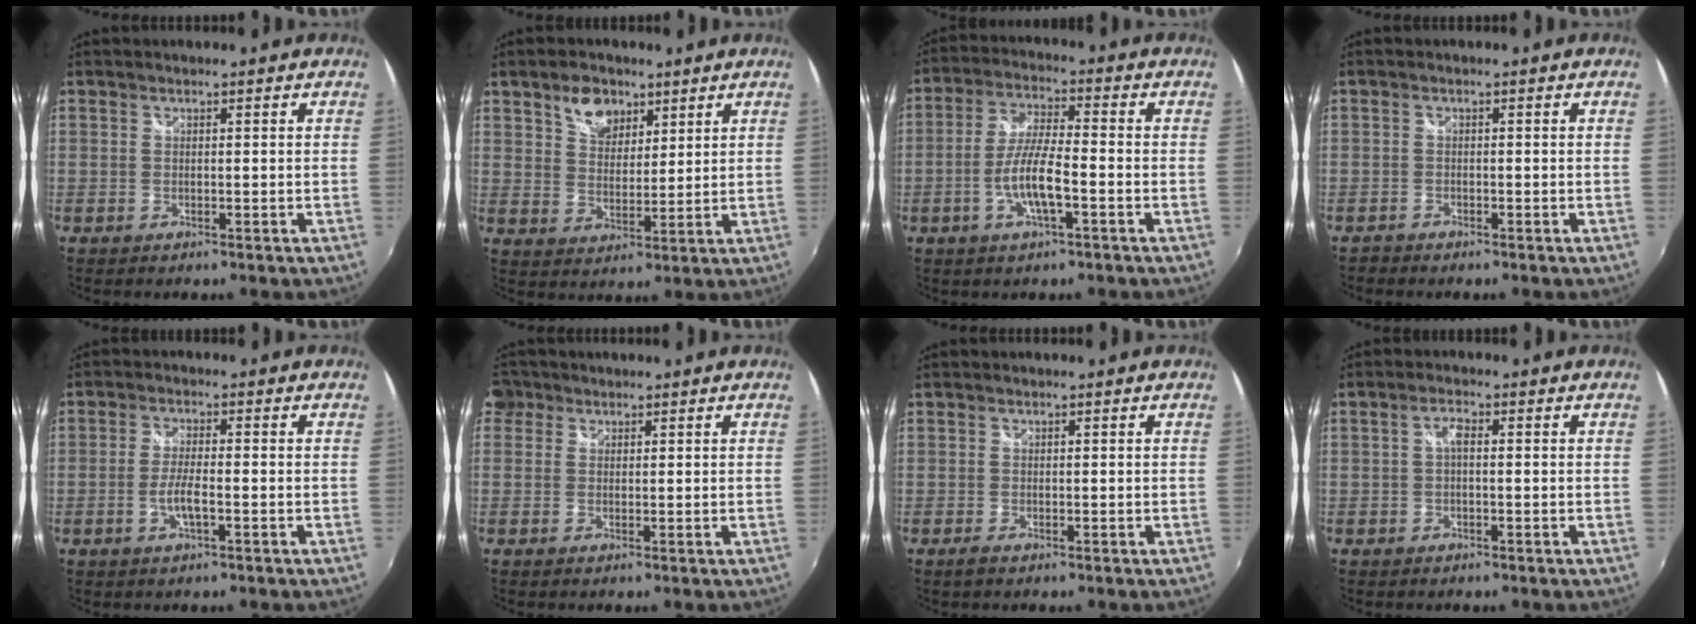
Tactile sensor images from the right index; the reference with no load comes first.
{"total": 7.3, "force": [4.5, 4.7, 3.4], "torque": [-0.050, 0.010, 0.081]}
{"total": 8.6, "force": [-3.1, 1.5, 7.9], "torque": [-0.161, 0.000, -0.058]}
{"total": 1.3, "force": [-1.3, 0.4, 0.0], "torque": [-0.006, -0.002, -0.025]}
{"total": 4.1, "force": [-1.5, 0.6, 3.8], "torque": [-0.078, -0.003, -0.029]}
{"total": 3.8, "force": [0.7, 3.6, 1.0], "torque": [-0.022, 0.012, 0.002]}
{"total": 1.0, "force": [-0.6, 0.7, 0.4], "torque": [-0.010, -0.004, -0.014]}
{"total": 1.9, "force": [0.0, 0.7, 1.8], "torque": [-0.036, 0.007, -0.003]}